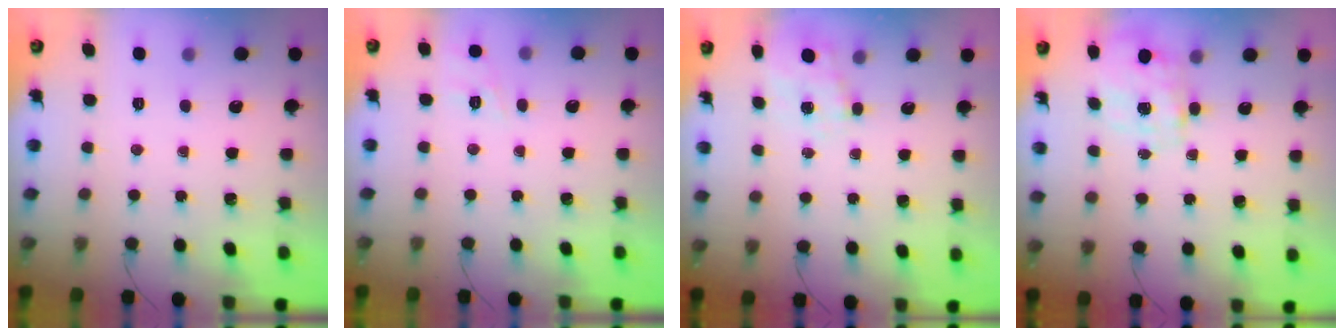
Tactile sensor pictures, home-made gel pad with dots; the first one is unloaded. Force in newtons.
{"total": 9.9, "press": 9.7, "slide": 1.7}
{"total": 4.9, "press": 4.8, "slide": 0.9}
{"total": 3.8, "press": 3.7, "slide": 0.9}